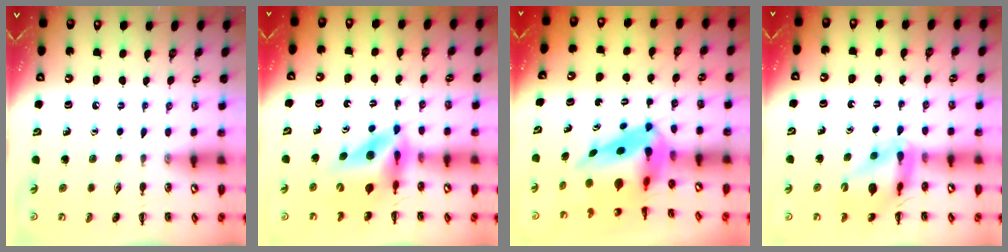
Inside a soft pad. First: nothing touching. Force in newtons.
{"total": 9.6, "press": 9.1, "slide": 3.0}
{"total": 8.9, "press": 8.6, "slide": 2.5}
{"total": 12.0, "press": 11.5, "slide": 3.7}